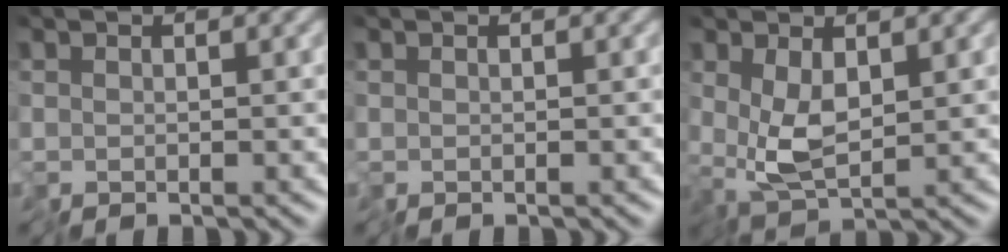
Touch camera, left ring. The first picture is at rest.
{"total": 0.0}
{"total": 3.2, "force": [0.3, 1.2, 3.0], "torque": [-0.071, -0.004, 0.009]}